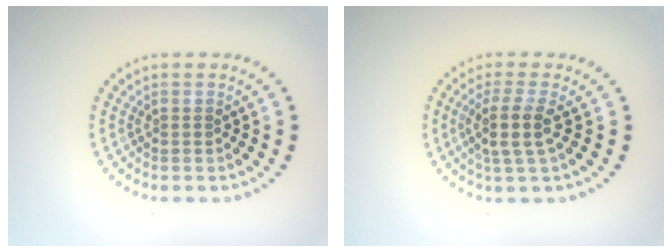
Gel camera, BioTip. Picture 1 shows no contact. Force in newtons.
{"total": 2.9, "press": 2.3, "slide": 1.6}